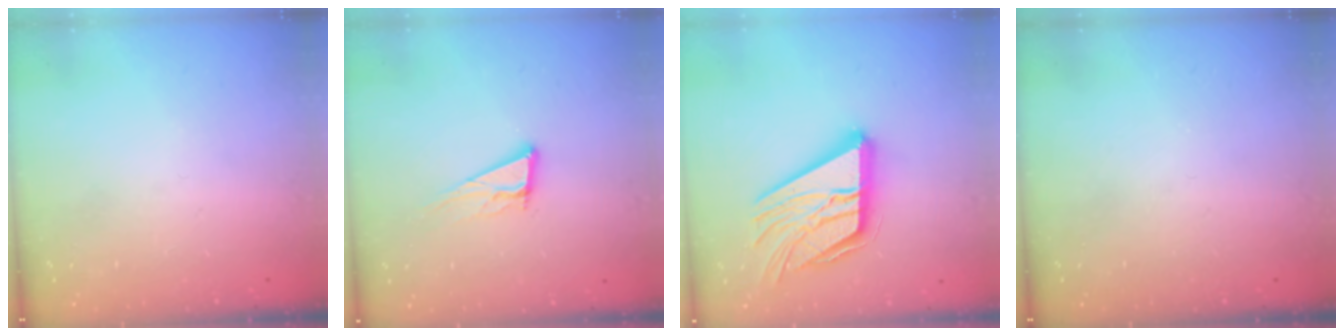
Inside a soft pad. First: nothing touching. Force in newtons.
{"total": 10.8, "press": 10.5, "slide": 2.6}
{"total": 21.6, "press": 21.5, "slide": 2.3}
{"total": 0.0}